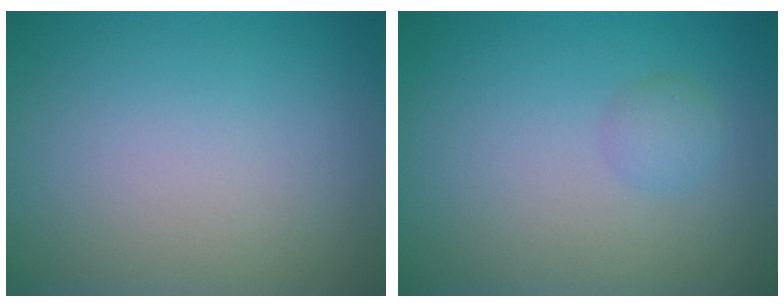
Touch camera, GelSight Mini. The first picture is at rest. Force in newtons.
{"total": 1.2, "press": 1.2, "slide": 0.0}